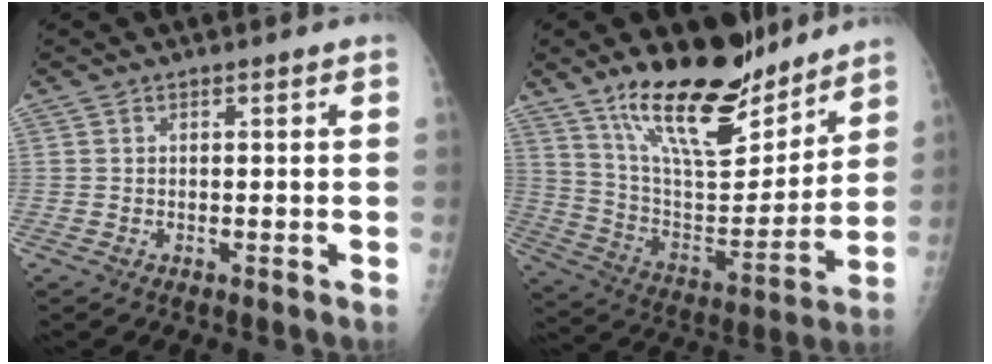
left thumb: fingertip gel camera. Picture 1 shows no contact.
{"total": 22.3, "force": [16.2, 8.3, 12.9], "torque": [-0.169, -0.096, 0.279]}